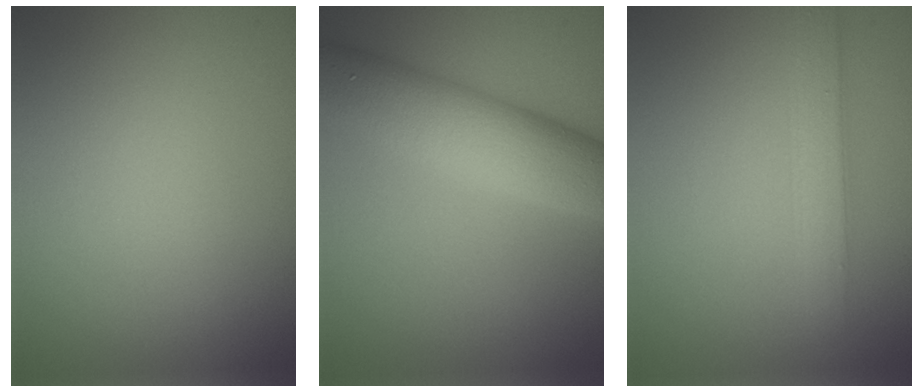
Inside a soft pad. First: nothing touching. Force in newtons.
{"total": 8.5, "press": 8.5, "slide": 0.3}
{"total": 2.6, "press": 2.6, "slide": 0.1}